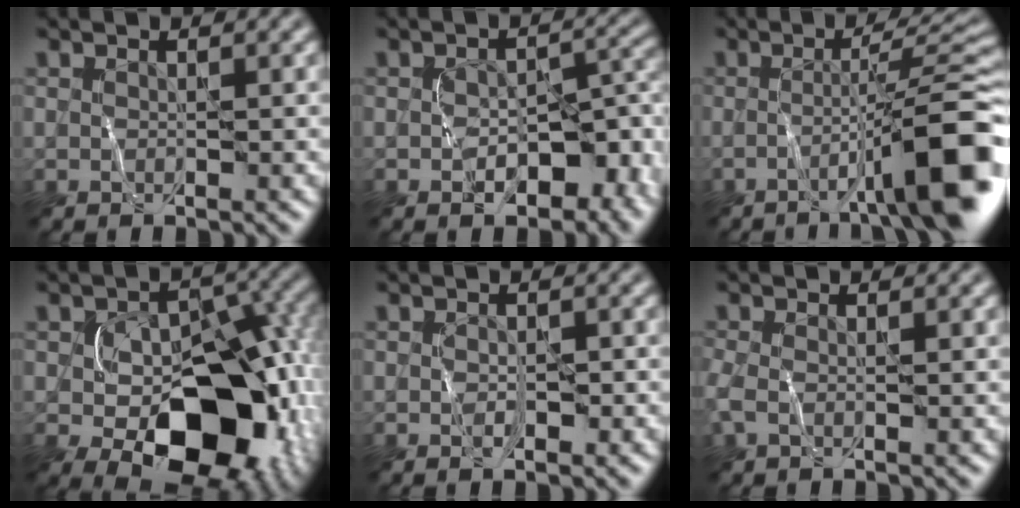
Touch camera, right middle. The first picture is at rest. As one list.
[{"total": 6.4, "force": [-2.6, 3.8, 4.4], "torque": [-0.051, 0.000, -0.038]}, {"total": 8.7, "force": [-2.6, 0.7, 8.3], "torque": [-0.107, 0.020, -0.054]}, {"total": 11.4, "force": [-3.3, 6.8, 8.5], "torque": [-0.129, -0.009, -0.046]}, {"total": 1.3, "force": [-0.5, 0.7, 0.9], "torque": [-0.017, -0.001, -0.011]}, {"total": 2.1, "force": [-0.8, 1.3, 1.5], "torque": [-0.044, -0.005, -0.021]}]